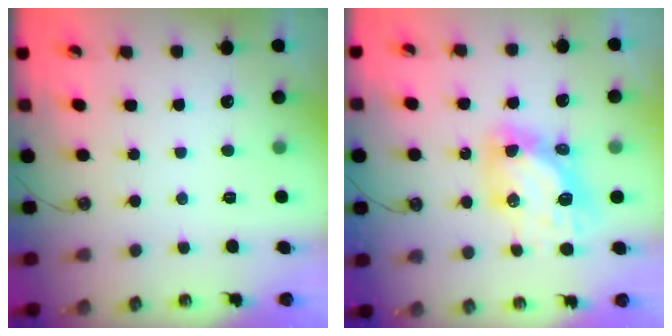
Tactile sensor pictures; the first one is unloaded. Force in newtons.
{"total": 12.2, "press": 12.1, "slide": 1.3}